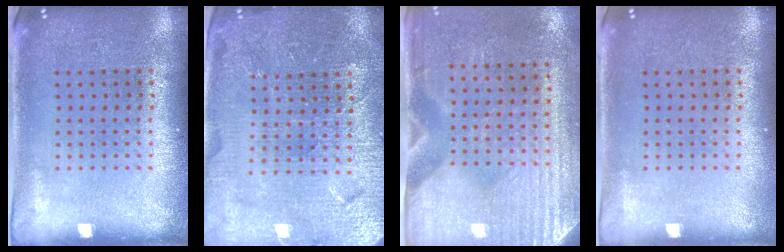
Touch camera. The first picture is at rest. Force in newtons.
{"total": 4.4, "press": 4.2, "slide": 1.4}
{"total": 2.9, "press": 2.6, "slide": 1.5}
{"total": 0.0}